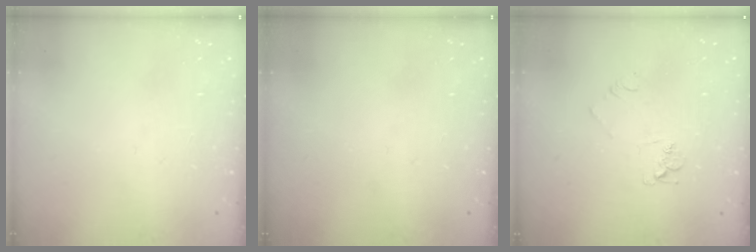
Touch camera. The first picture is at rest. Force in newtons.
{"total": 0.0}
{"total": 5.6, "press": 5.6, "slide": 0.5}